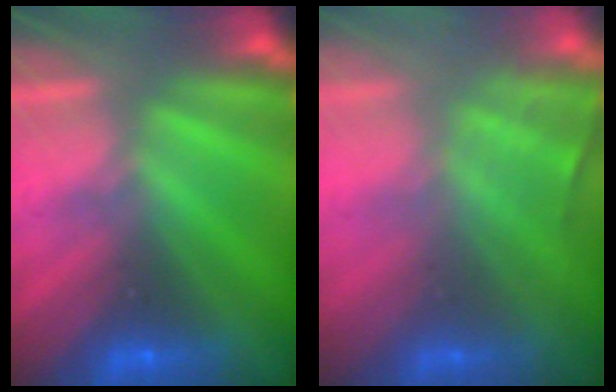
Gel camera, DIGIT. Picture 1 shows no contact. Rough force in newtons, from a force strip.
{"total": 2.4}